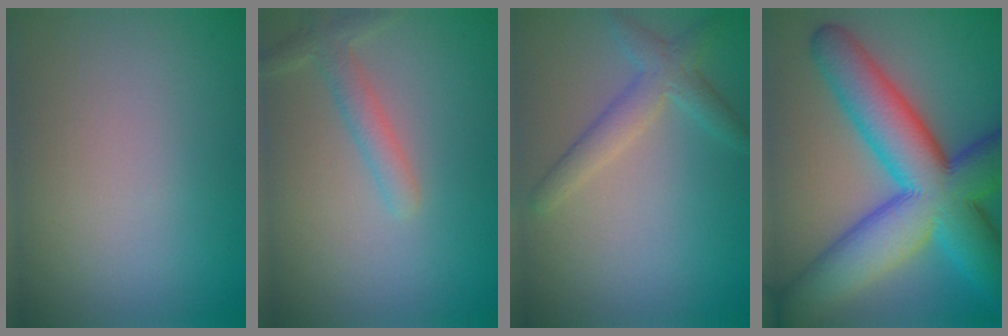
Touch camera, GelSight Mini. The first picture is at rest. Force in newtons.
{"total": 2.1, "press": 2.1, "slide": 0.1}
{"total": 2.7, "press": 2.7, "slide": 0.1}
{"total": 14.1, "press": 14.1, "slide": 0.4}